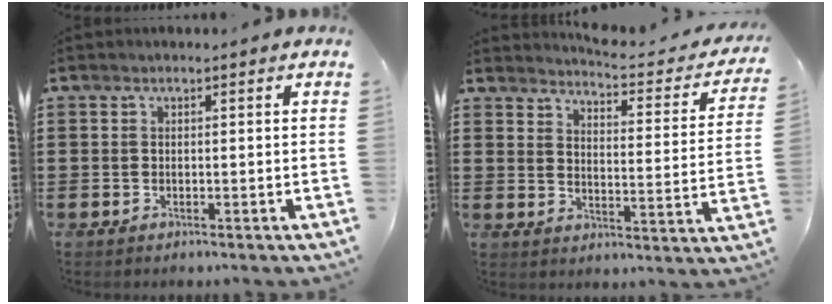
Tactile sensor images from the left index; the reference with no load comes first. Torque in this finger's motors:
{"motor_torque": [1.71, -0.42, 0.22, 0.02]}